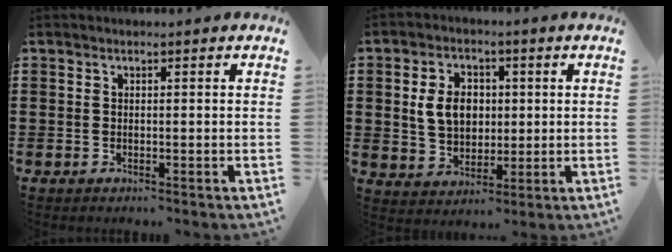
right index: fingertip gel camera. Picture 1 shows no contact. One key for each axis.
{"total": 7.0, "fx": 0.9, "fy": 5.3, "fz": 4.5, "tx": -0.108, "ty": 0.010, "tz": 0.009}